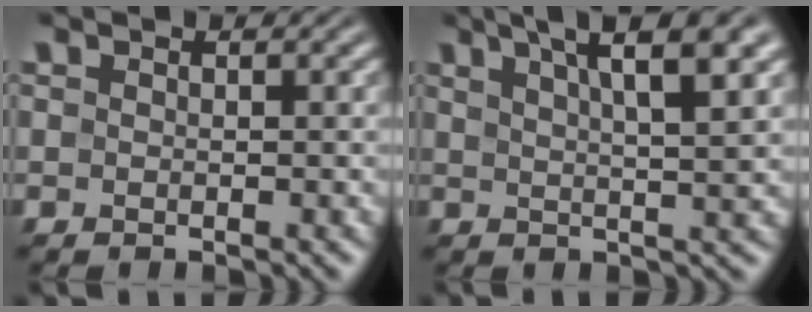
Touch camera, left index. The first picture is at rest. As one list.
[{"total": 7.5, "force": [4.4, 1.7, 5.9], "torque": [-0.065, 0.024, 0.051]}]